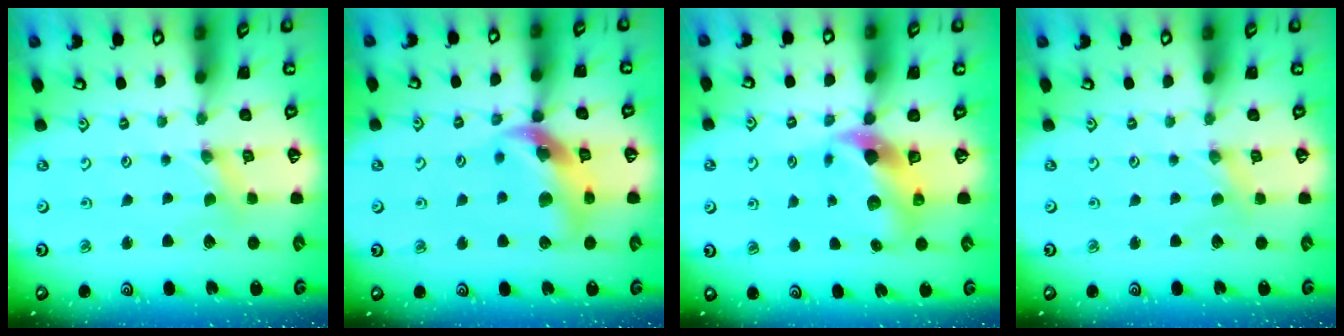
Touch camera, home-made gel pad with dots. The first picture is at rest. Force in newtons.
{"total": 16.0, "press": 15.9, "slide": 2.1}
{"total": 9.1, "press": 9.0, "slide": 1.2}
{"total": 1.0, "press": 1.0, "slide": 0.2}